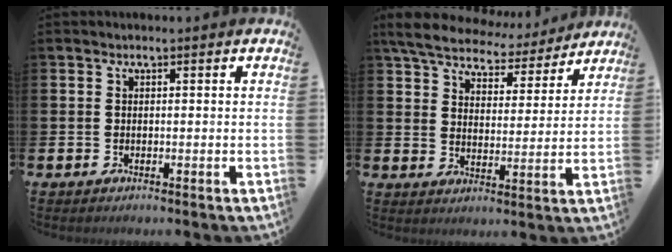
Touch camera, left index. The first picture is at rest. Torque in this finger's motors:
{"motor_torque": [1.20, -0.94, 0.40, 0.16]}